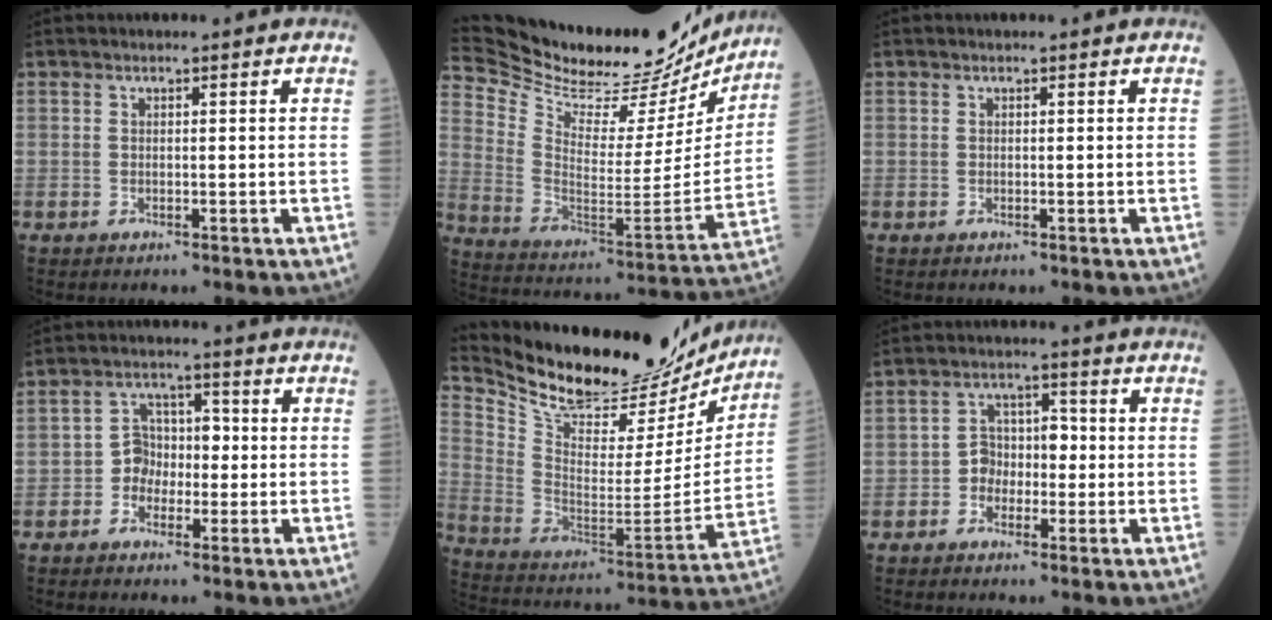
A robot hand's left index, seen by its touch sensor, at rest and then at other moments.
{"total": 29.7, "force": [26.8, 6.6, 10.9], "torque": [-0.202, -0.049, 0.385]}
{"total": 0.0}
{"total": 4.5, "force": [-1.1, 3.8, 2.1], "torque": [-0.034, 0.014, -0.029]}
{"total": 24.3, "force": [22.1, 6.1, 7.8], "torque": [-0.151, -0.040, 0.337]}
{"total": 4.4, "force": [-1.1, 3.4, 2.5], "torque": [-0.041, 0.018, -0.028]}